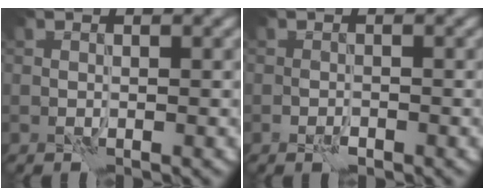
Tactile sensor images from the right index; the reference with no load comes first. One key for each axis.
{"total": 0.9, "fx": -0.5, "fy": 0.5, "fz": 0.5, "tx": -0.009, "ty": -0.001, "tz": -0.011}